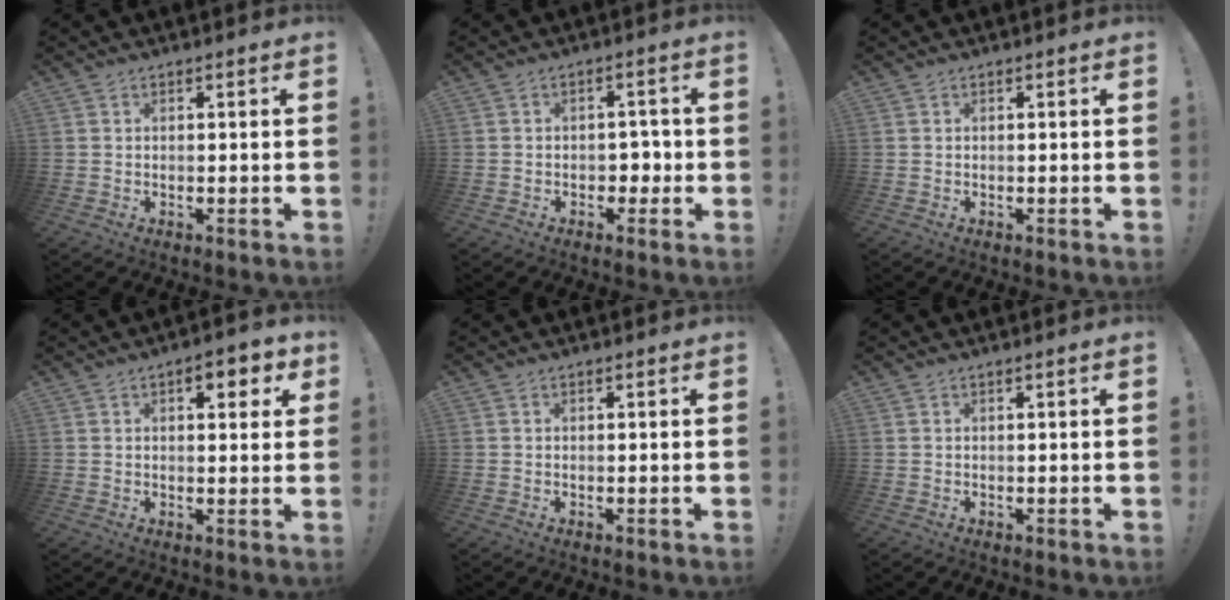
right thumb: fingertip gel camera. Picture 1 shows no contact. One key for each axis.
{"total": 4.2, "fx": -1.1, "fy": 3.6, "fz": 1.9, "tx": -0.026, "ty": 0.012, "tz": -0.019}
{"total": 0.0}
{"total": 6.3, "fx": 3.0, "fy": 2.8, "fz": 4.8, "tx": -0.048, "ty": -0.010, "tz": 0.044}
{"total": 0.0}
{"total": 0.6, "fx": 0.3, "fy": -0.3, "fz": 0.4, "tx": 0.000, "ty": -0.004, "tz": 0.003}